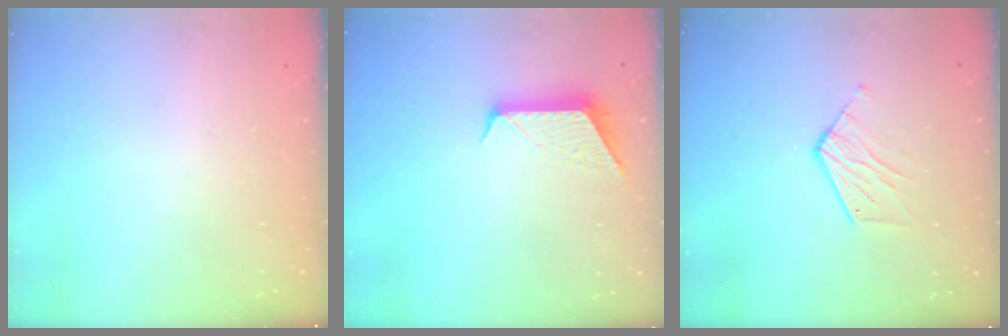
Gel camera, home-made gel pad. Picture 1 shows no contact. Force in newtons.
{"total": 9.4, "press": 9.4, "slide": 0.5}
{"total": 8.0, "press": 8.0, "slide": 0.4}